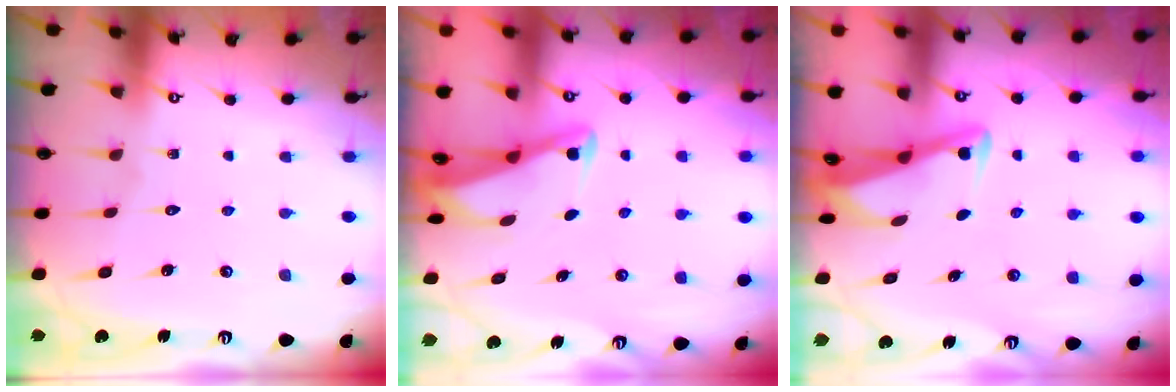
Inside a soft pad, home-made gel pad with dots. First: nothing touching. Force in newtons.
{"total": 2.7, "press": 2.6, "slide": 0.3}
{"total": 3.3, "press": 3.3, "slide": 0.4}